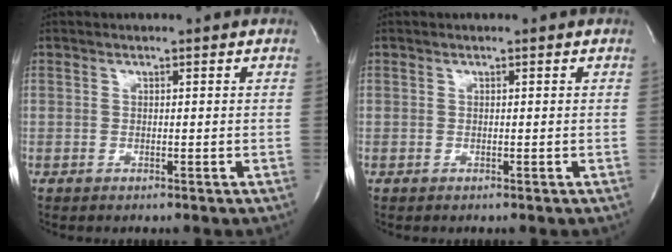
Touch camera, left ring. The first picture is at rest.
{"total": 0.0}